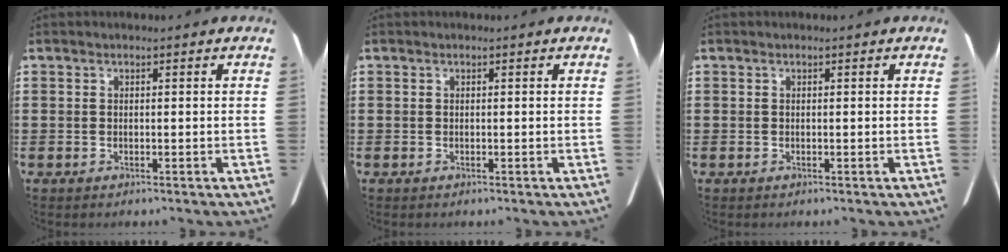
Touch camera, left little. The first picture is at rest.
{"total": 0.0}
{"total": 0.0}